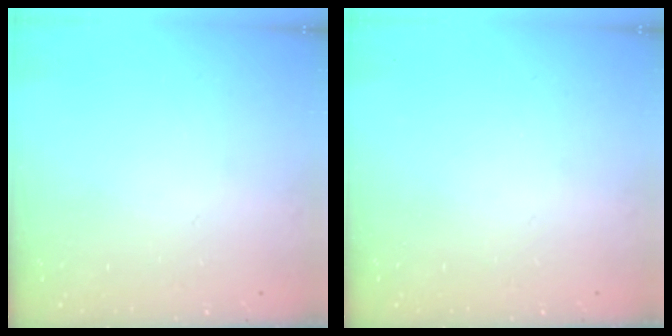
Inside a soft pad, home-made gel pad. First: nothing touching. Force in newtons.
{"total": 0.0}